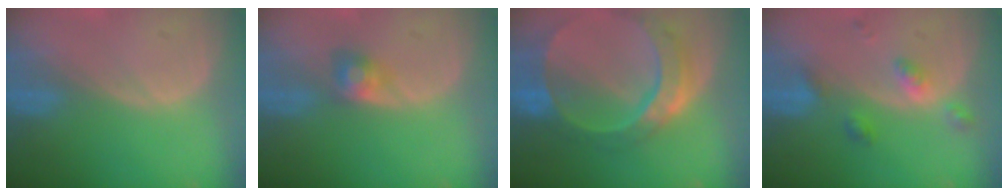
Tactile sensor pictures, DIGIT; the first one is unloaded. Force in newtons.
{"total": 2.7, "press": 2.7, "slide": 0.1}
{"total": 11.0, "press": 9.3, "slide": 5.8}
{"total": 4.2, "press": 4.0, "slide": 1.3}